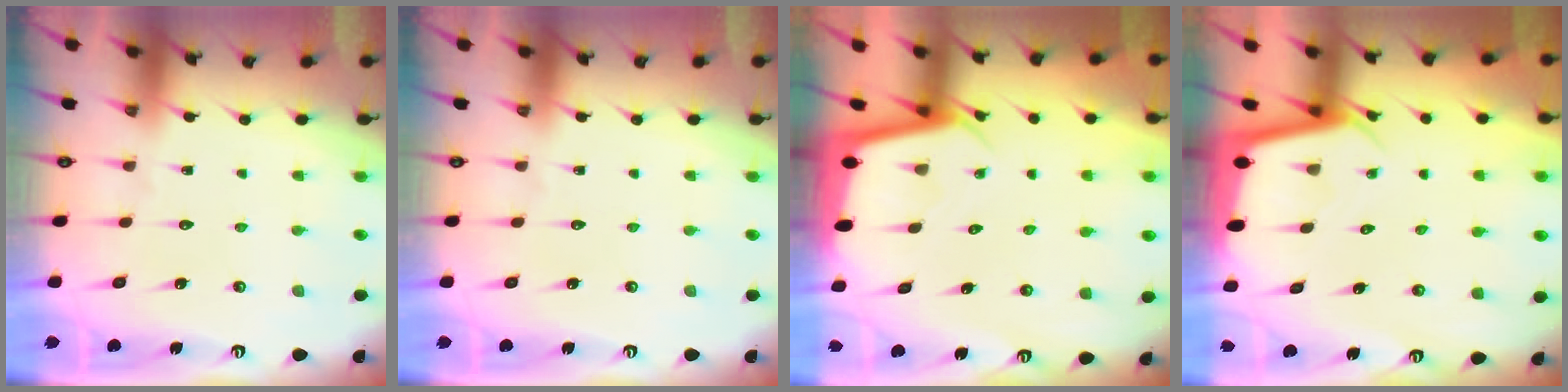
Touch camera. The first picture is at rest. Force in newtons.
{"total": 0.0}
{"total": 2.7, "press": 2.7, "slide": 0.1}
{"total": 2.7, "press": 2.7, "slide": 0.1}